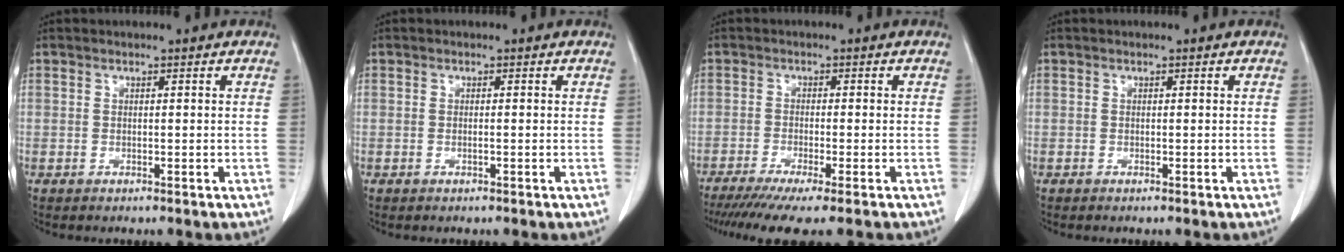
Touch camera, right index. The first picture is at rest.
{"total": 0.7, "force": [-0.2, 0.2, 0.7], "torque": [-0.016, 0.000, -0.002]}
{"total": 10.1, "force": [-7.5, 0.9, 6.7], "torque": [-0.107, -0.016, -0.115]}
{"total": 0.0}